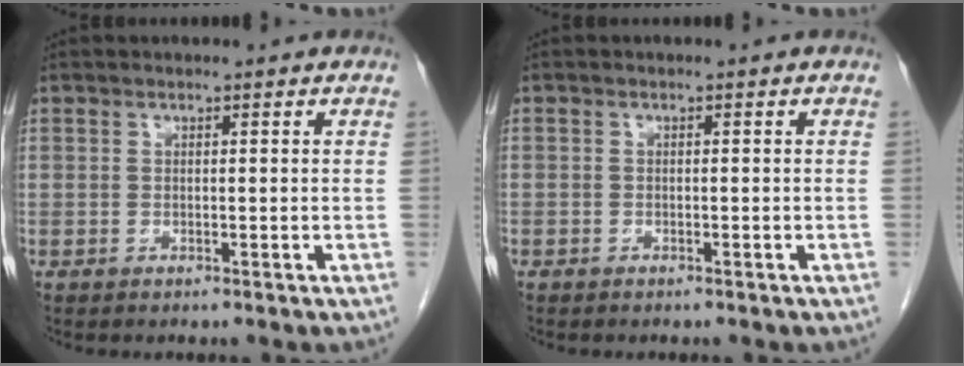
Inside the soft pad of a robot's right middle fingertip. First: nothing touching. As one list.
[{"total": 0.6, "force": [-0.4, 0.4, 0.0], "torque": [-0.008, 0.003, -0.009]}]